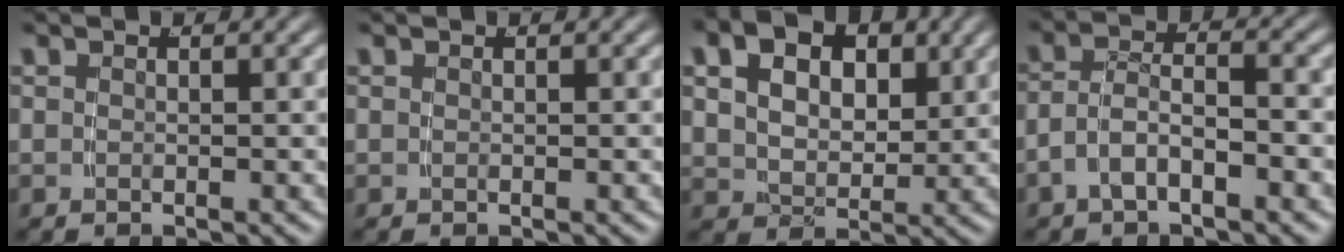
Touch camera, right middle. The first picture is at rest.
{"total": 0.0}
{"total": 6.1, "force": [2.2, 4.3, 3.7], "torque": [-0.068, -0.016, 0.043]}
{"total": 3.6, "force": [-2.0, 1.9, 2.4], "torque": [-0.049, -0.011, -0.034]}